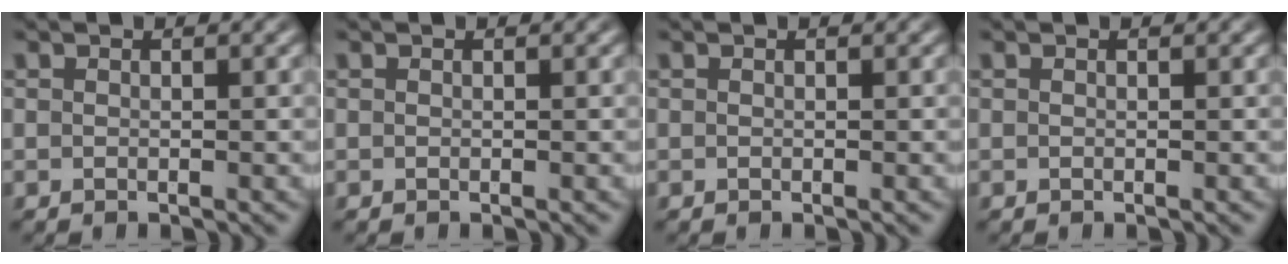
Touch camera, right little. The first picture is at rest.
{"total": 0.0}
{"total": 0.0}
{"total": 0.0}